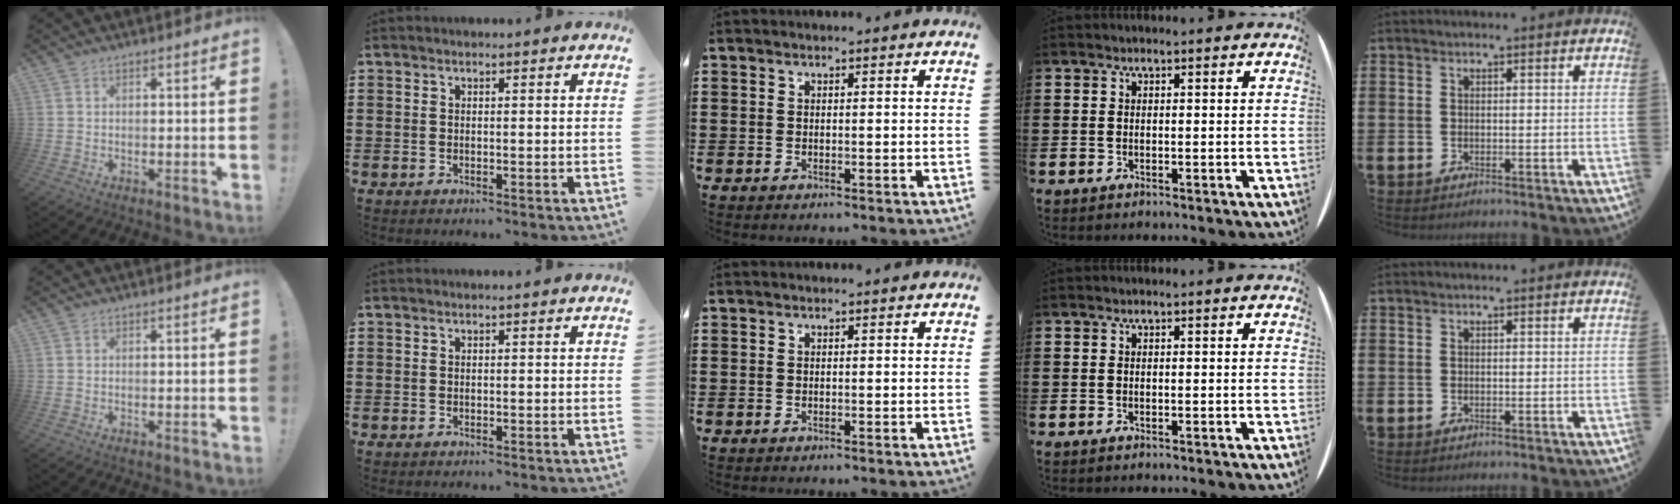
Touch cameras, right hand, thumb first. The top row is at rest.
{}